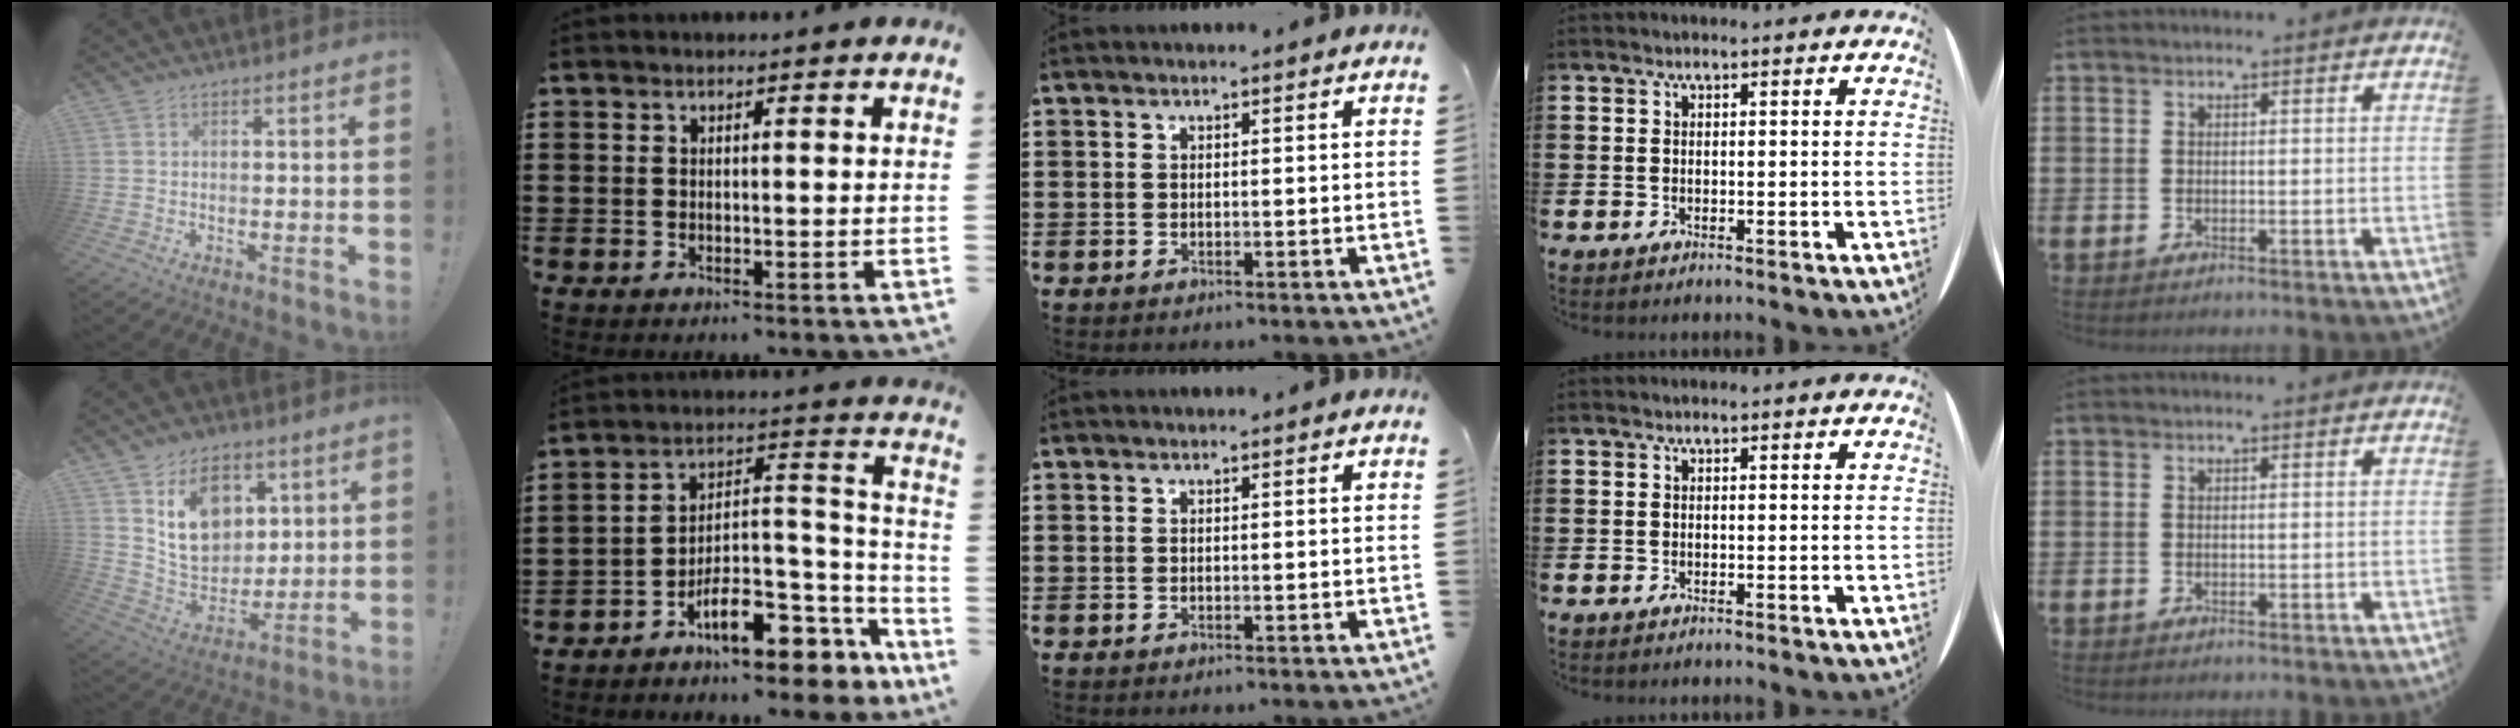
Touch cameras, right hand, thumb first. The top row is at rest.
{"thumb": {"total": 15.3, "force": [7.2, 11.3, 7.4], "torque": [-0.112, -0.037, 0.137]}, "index": {"total": 9.4, "force": [-6.8, 4.0, 5.0], "torque": [-0.065, 0.010, -0.122]}}